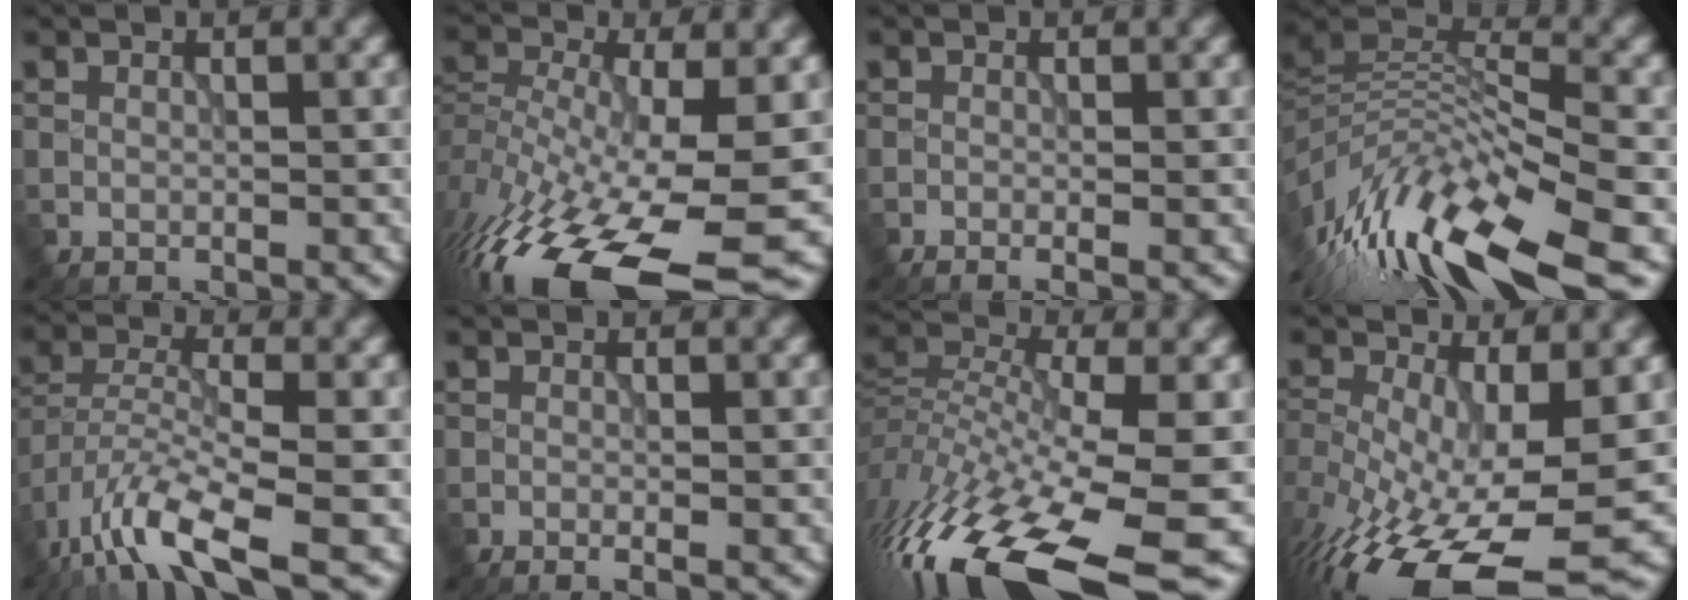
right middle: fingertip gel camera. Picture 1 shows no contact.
{"total": 17.2, "force": [-9.0, 6.1, 13.4], "torque": [-0.291, -0.024, -0.144]}
{"total": 1.4, "force": [-0.5, 0.5, 1.2], "torque": [-0.014, -0.006, -0.011]}
{"total": 12.9, "force": [-6.6, 3.9, 10.4], "torque": [-0.206, 0.016, -0.119]}
{"total": 8.2, "force": [-5.2, 2.2, 5.9], "torque": [-0.109, -0.002, -0.107]}
{"total": 1.0, "force": [-0.4, 0.3, 0.9], "torque": [-0.013, -0.006, -0.010]}
{"total": 16.4, "force": [-8.1, 5.4, 13.2], "torque": [-0.276, -0.007, -0.132]}
{"total": 15.3, "force": [-6.0, 6.6, 12.4], "torque": [-0.246, -0.032, -0.092]}